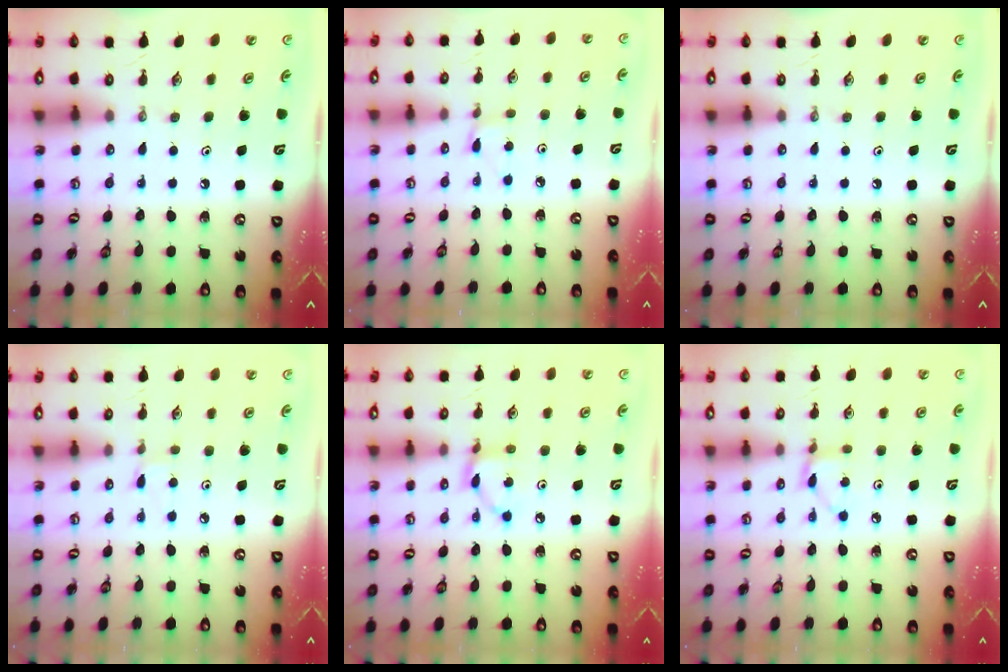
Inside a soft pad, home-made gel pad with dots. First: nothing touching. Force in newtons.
{"total": 1.9, "press": 1.9, "slide": 0.2}
{"total": 0.0}
{"total": 2.3, "press": 2.3, "slide": 0.3}
{"total": 5.3, "press": 5.3, "slide": 0.3}
{"total": 3.4, "press": 3.4, "slide": 0.4}